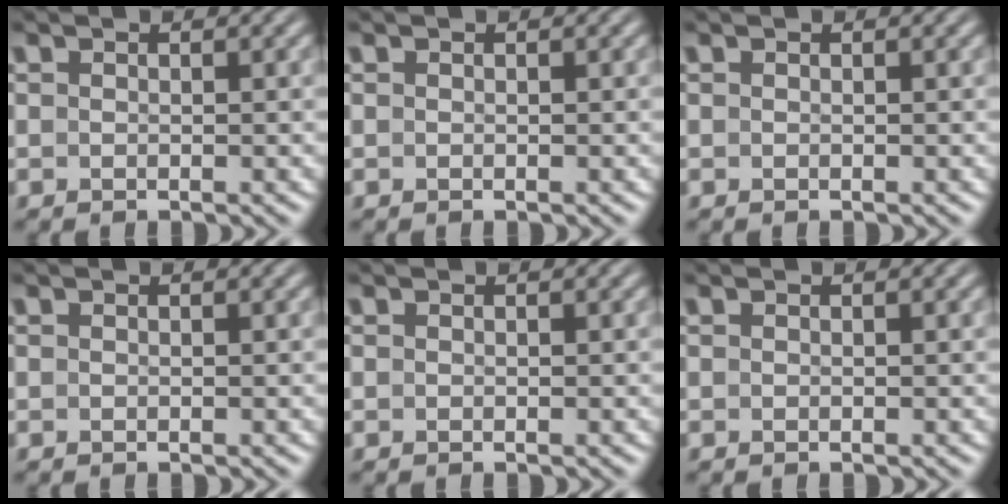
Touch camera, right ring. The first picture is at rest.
{"total": 0.0}
{"total": 0.0}
{"total": 0.0}
{"total": 0.0}
{"total": 0.0}